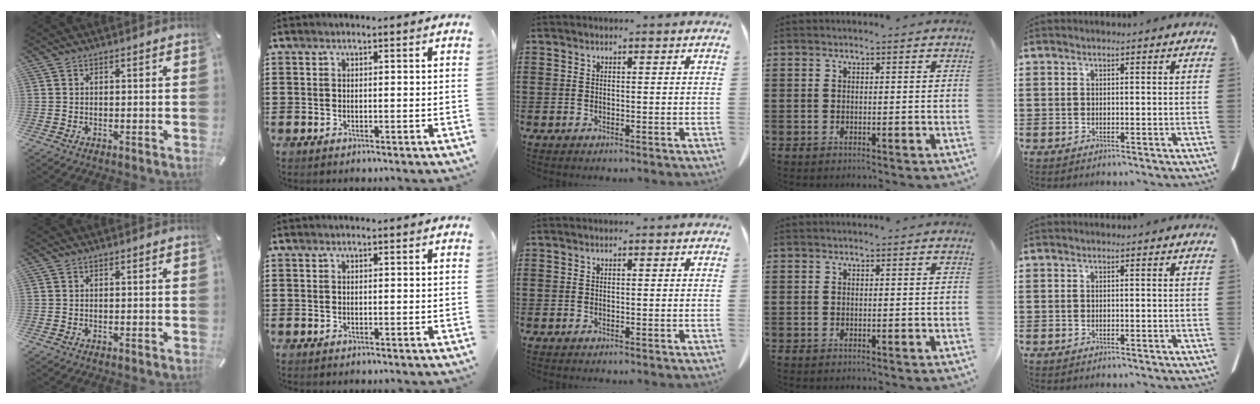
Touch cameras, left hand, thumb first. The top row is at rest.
{}